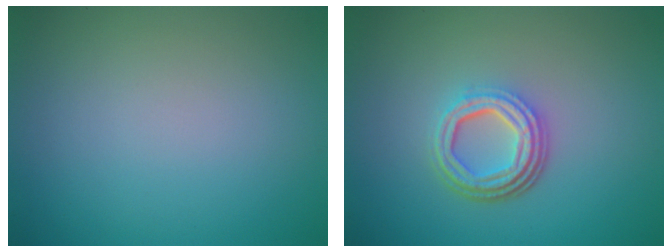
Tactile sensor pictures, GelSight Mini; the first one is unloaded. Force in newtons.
{"total": 4.5, "press": 3.3, "slide": 3.1}